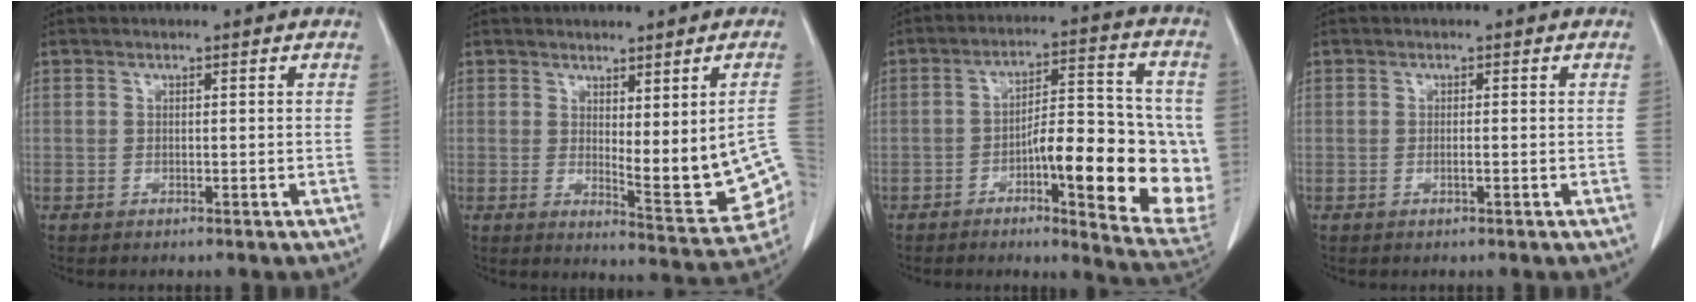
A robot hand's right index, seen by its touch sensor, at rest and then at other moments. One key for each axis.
{"total": 11.3, "fx": -0.5, "fy": 2.6, "fz": 10.9, "tx": -0.124, "ty": -0.015, "tz": 0.001}
{"total": 18.3, "fx": -3.6, "fy": 4.1, "fz": 17.5, "tx": -0.194, "ty": 0.017, "tz": -0.041}
{"total": 0.8, "fx": -0.3, "fy": -0.1, "fz": 0.7, "tx": -0.016, "ty": 0.000, "tz": -0.004}